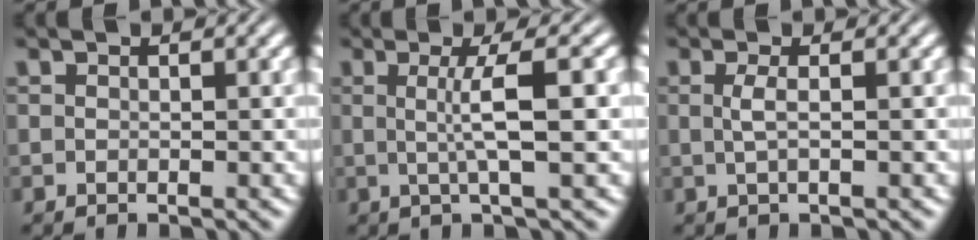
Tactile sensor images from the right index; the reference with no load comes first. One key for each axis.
{"total": 3.5, "fx": 0.4, "fy": -1.3, "fz": 3.3, "tx": -0.053, "ty": -0.001, "tz": 0.011}
{"total": 1.5, "fx": -0.1, "fy": -1.2, "fz": 1.0, "tx": -0.019, "ty": -0.004, "tz": 0.005}